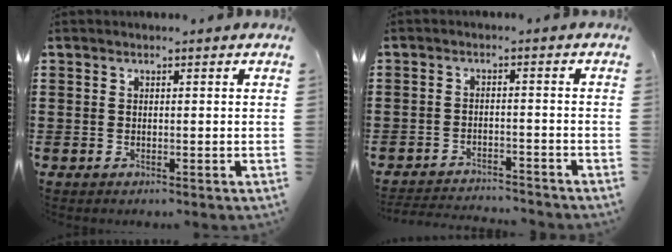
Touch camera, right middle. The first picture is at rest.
{"total": 3.0, "force": [-3.0, 0.2, 0.1], "torque": [-0.007, 0.001, -0.064]}